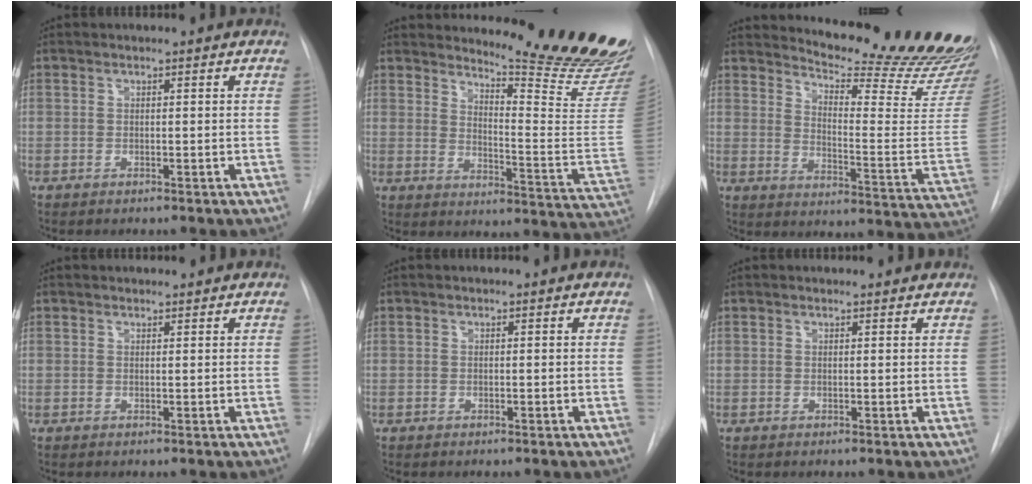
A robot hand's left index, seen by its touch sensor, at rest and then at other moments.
{"total": 20.2, "force": [18.7, 0.1, 7.8], "torque": [-0.105, -0.149, 0.227]}
{"total": 23.5, "force": [22.1, 0.8, 8.0], "torque": [-0.115, -0.146, 0.268]}
{"total": 2.2, "force": [2.1, 0.5, 0.4], "torque": [-0.006, 0.017, 0.029]}
{"total": 0.0}
{"total": 3.0, "force": [2.9, 0.6, 0.3], "torque": [-0.009, 0.012, 0.028]}